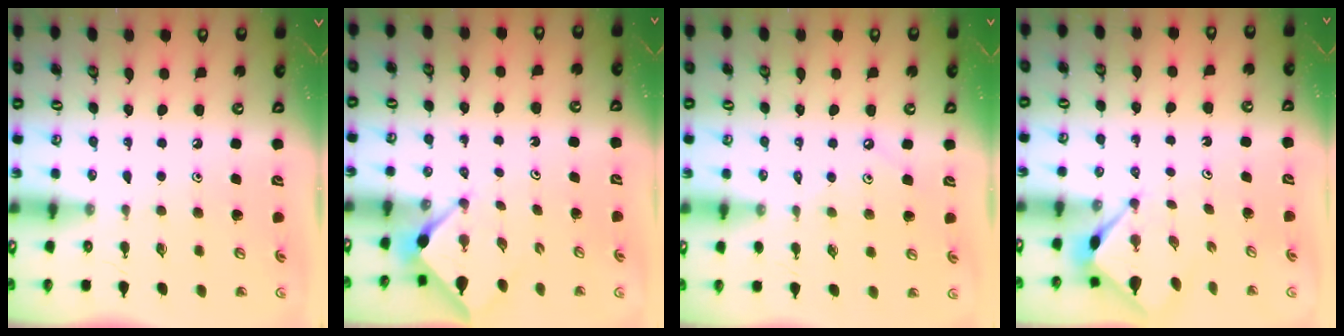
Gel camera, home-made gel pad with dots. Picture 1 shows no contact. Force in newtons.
{"total": 2.9, "press": 2.9, "slide": 0.3}
{"total": 3.0, "press": 3.0, "slide": 0.5}
{"total": 3.0, "press": 3.0, "slide": 0.3}